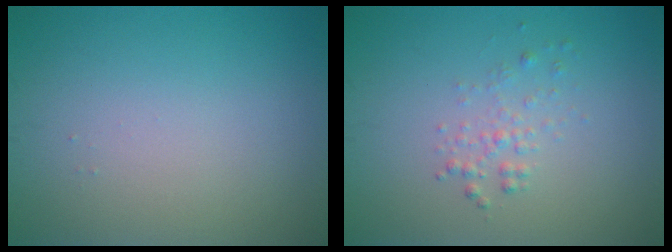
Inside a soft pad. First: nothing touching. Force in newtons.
{"total": 1.4, "press": 1.4, "slide": 0.0}